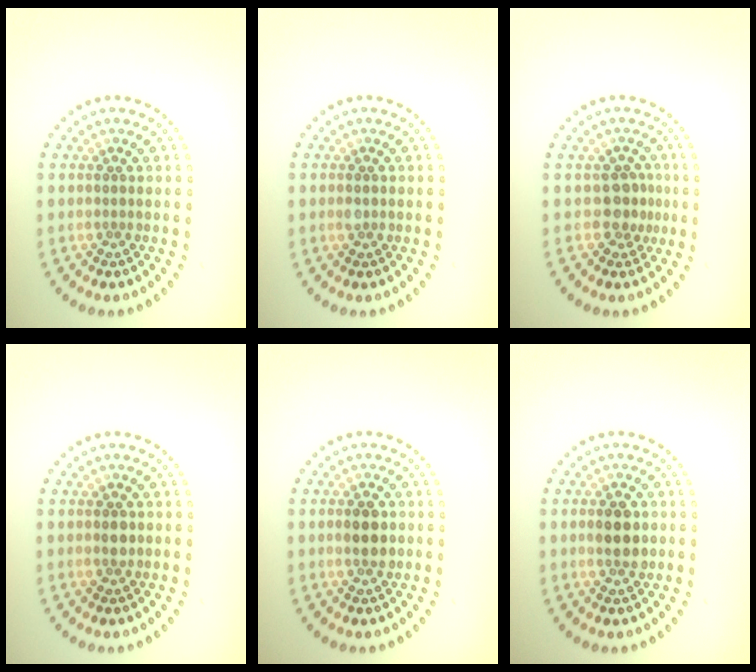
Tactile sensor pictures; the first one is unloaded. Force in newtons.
{"total": 1.2, "press": 1.2, "slide": 0.0}
{"total": 2.2, "press": 1.8, "slide": 1.3}
{"total": 1.1, "press": 1.1, "slide": 0.1}
{"total": 2.7, "press": 2.7, "slide": 0.1}
{"total": 2.9, "press": 2.9, "slide": 0.1}